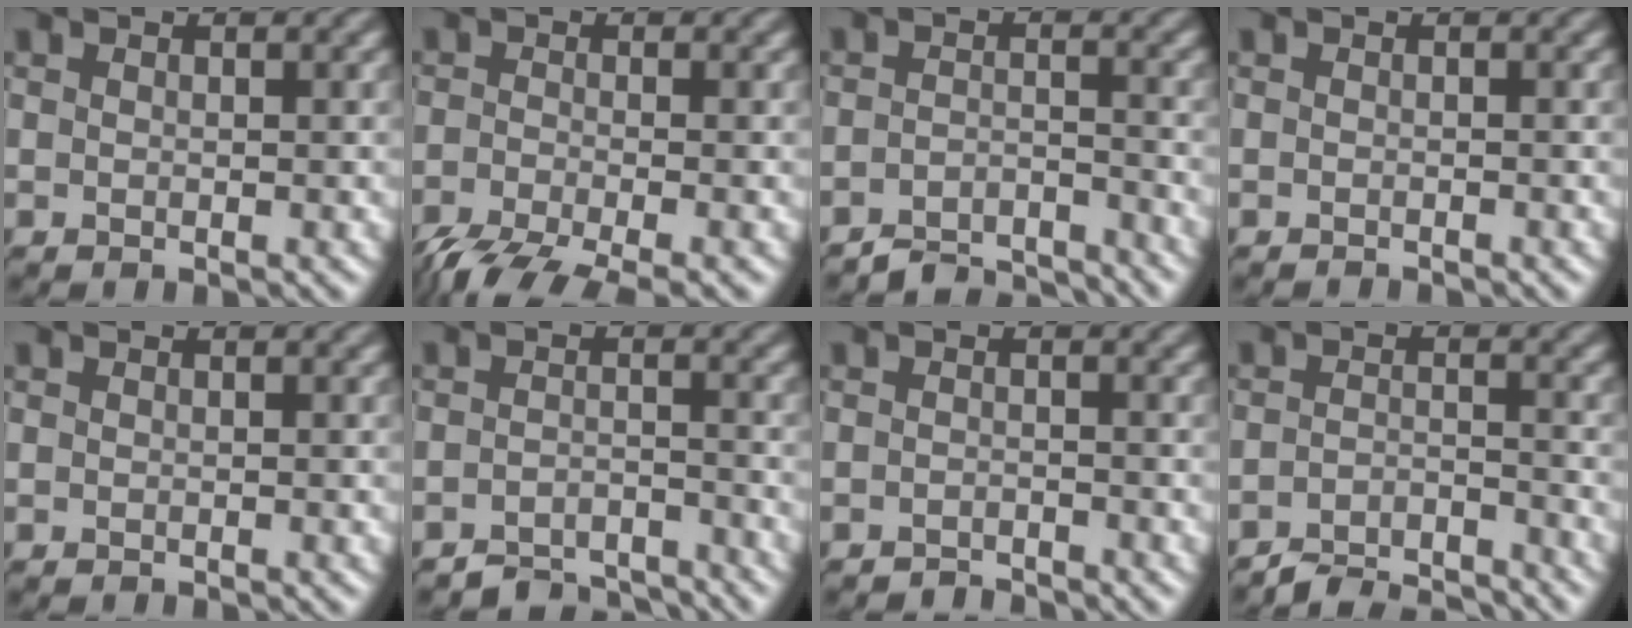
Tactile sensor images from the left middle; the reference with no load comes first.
{"total": 6.1, "force": [-4.5, 1.3, 3.8], "torque": [-0.069, -0.017, -0.090]}
{"total": 4.7, "force": [-4.5, 0.8, 1.2], "torque": [-0.020, 0.001, -0.077]}
{"total": 1.2, "force": [-1.2, 0.0, 0.1], "torque": [0.001, -0.002, -0.019]}
{"total": 0.0}
{"total": 4.1, "force": [-4.0, 0.8, 0.8], "torque": [-0.011, 0.000, -0.068]}
{"total": 1.8, "force": [-1.8, 0.1, 0.1], "torque": [0.002, 0.007, -0.032]}
{"total": 4.7, "force": [-4.5, 0.7, 1.2], "torque": [-0.024, 0.000, -0.079]}